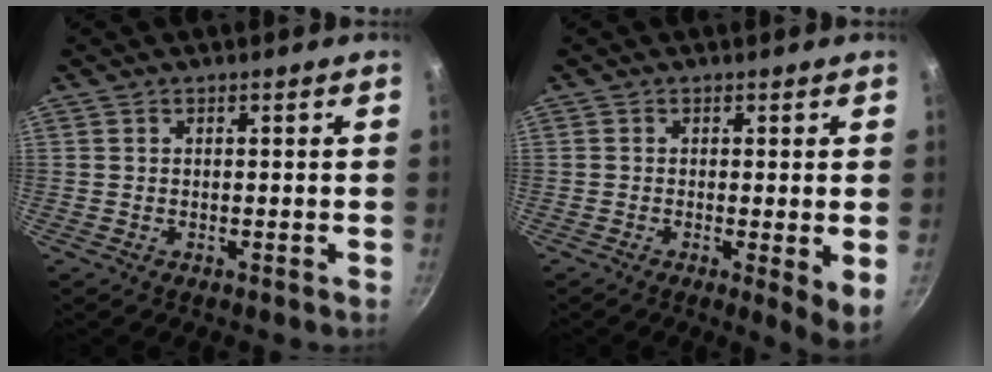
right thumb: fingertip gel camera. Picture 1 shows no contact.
{"total": 5.0, "force": [-0.4, 0.9, 4.9], "torque": [-0.066, -0.019, -0.008]}